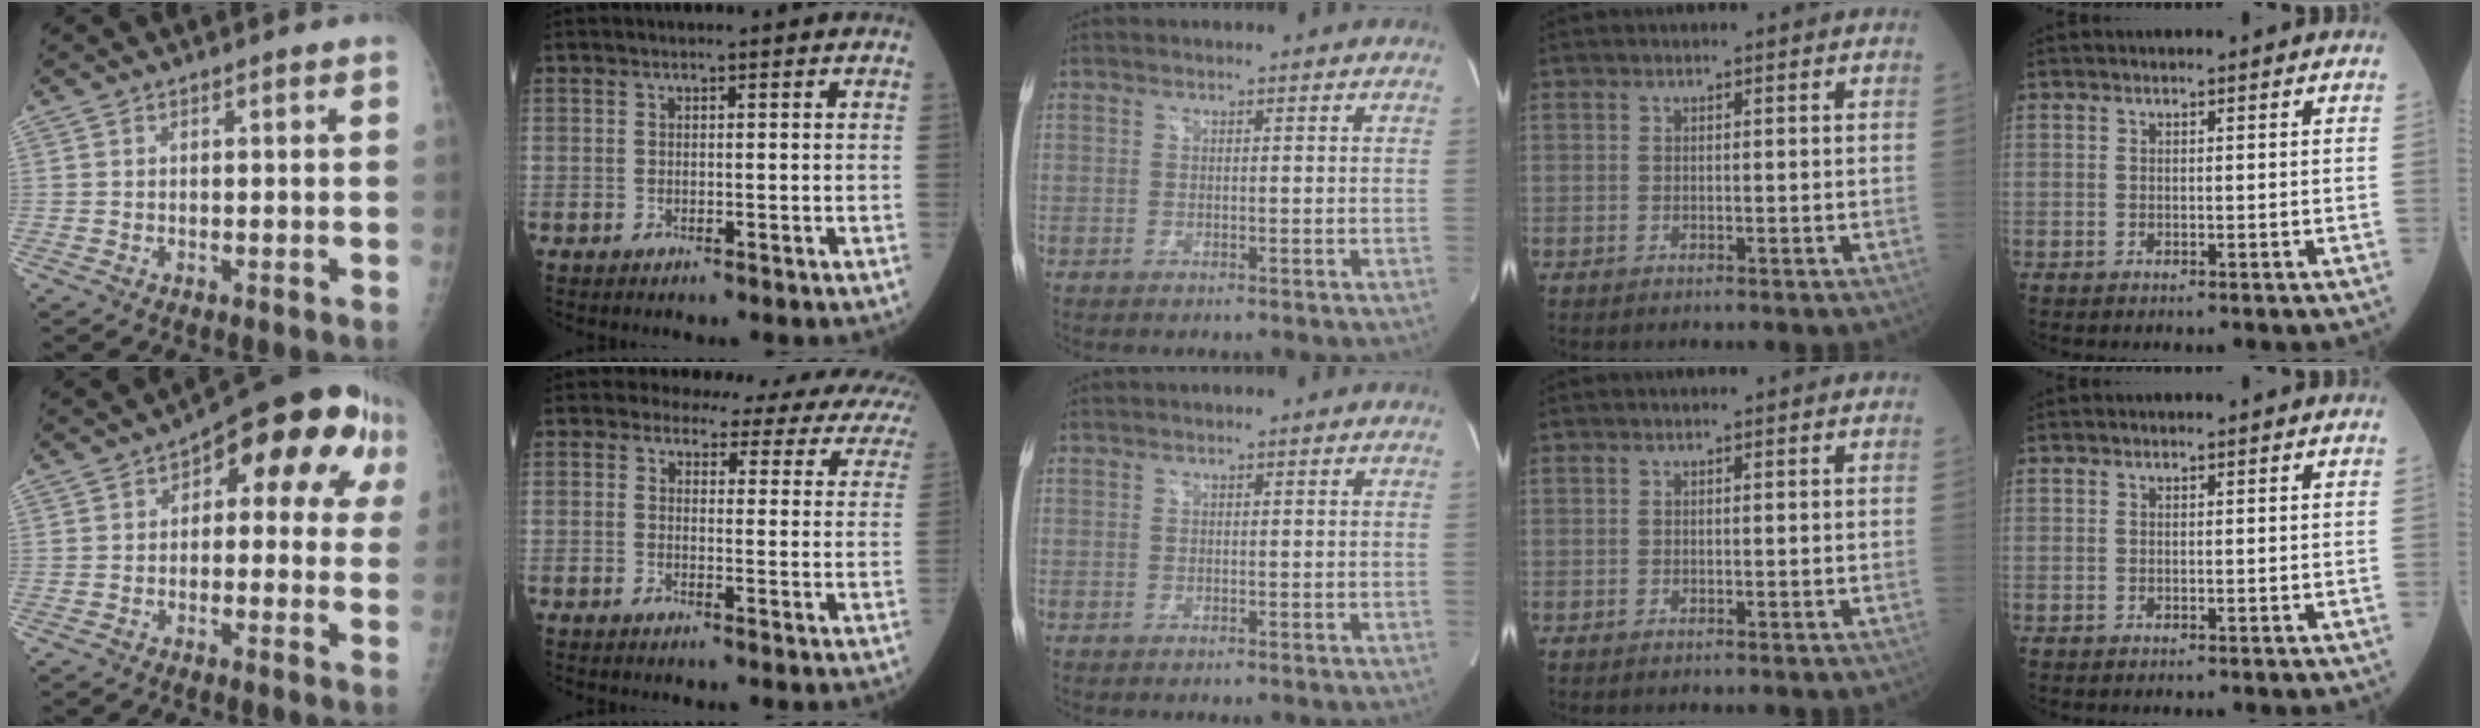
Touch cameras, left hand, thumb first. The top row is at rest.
{"thumb": {"total": 15.5, "force": [4.3, 7.8, 12.7], "torque": [-0.107, 0.025, 0.039]}, "index": {"total": 16.7, "force": [15.0, 5.4, 5.0], "torque": [-0.051, -0.039, 0.140]}}